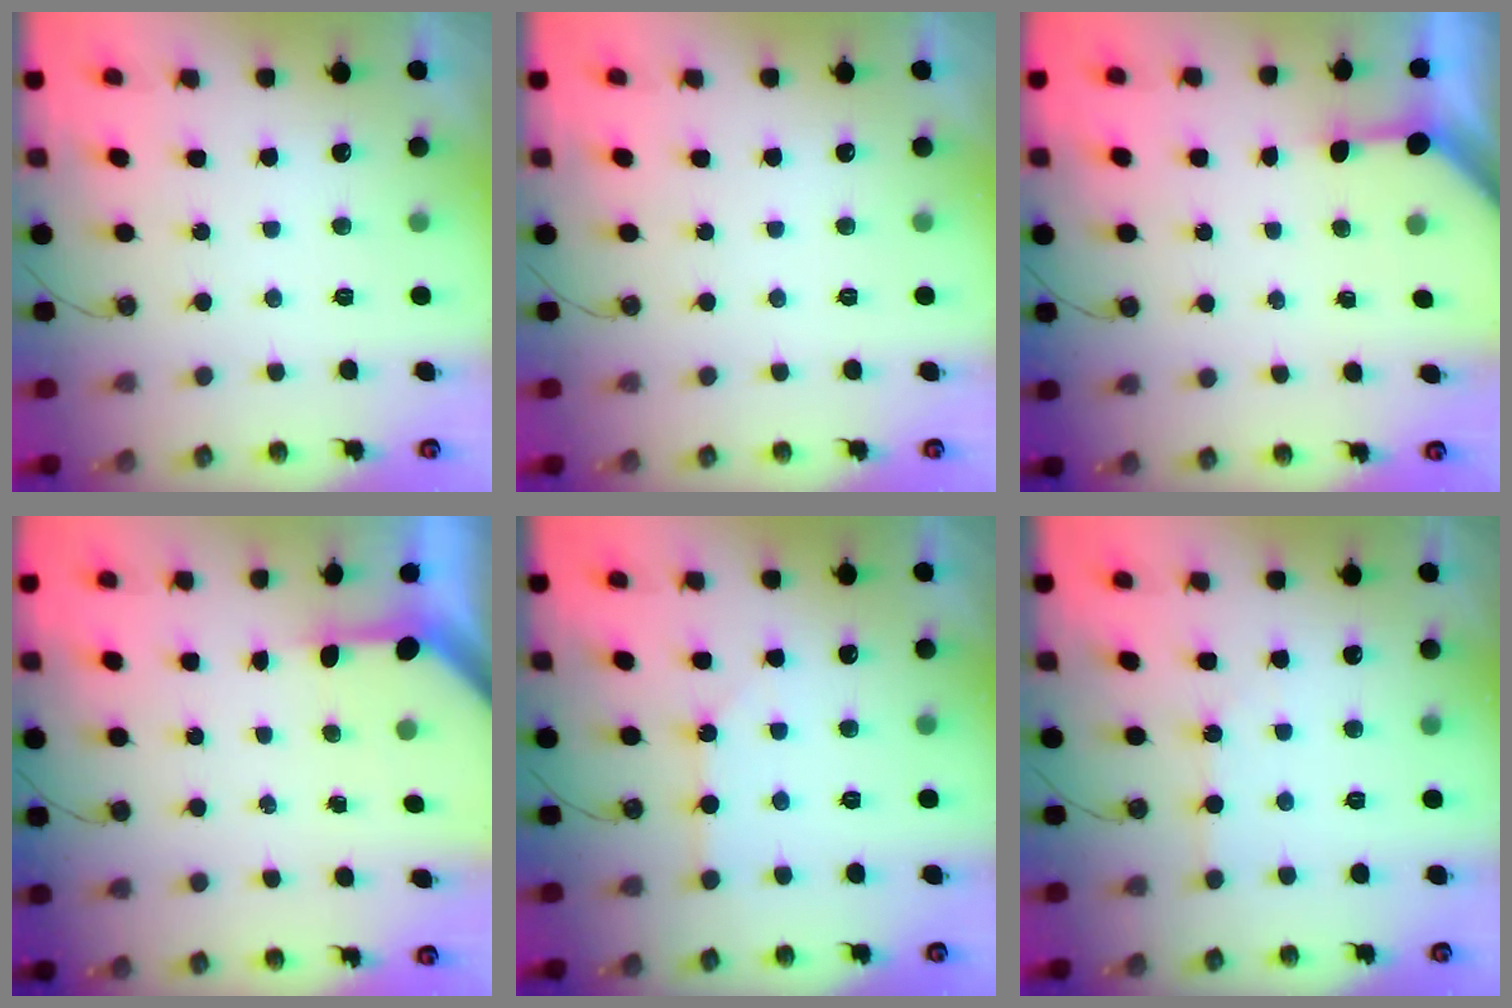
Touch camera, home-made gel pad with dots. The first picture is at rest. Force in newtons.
{"total": 0.0}
{"total": 3.3, "press": 3.2, "slide": 0.4}
{"total": 3.3, "press": 3.3, "slide": 0.2}
{"total": 2.5, "press": 2.5, "slide": 0.3}
{"total": 2.5, "press": 2.5, "slide": 0.4}